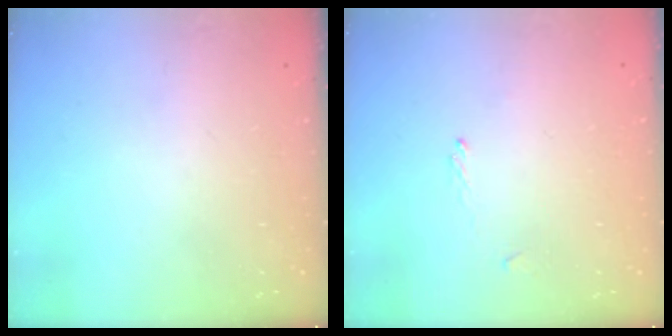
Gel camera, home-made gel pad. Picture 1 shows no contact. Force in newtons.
{"total": 1.1, "press": 1.0, "slide": 0.5}